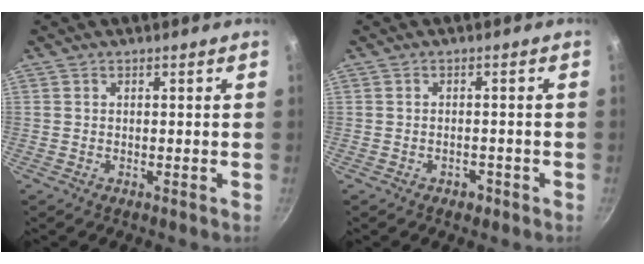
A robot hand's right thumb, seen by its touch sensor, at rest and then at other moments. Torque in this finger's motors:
{"motor_torque": [-0.28, 0.42, -0.15, 0.01, 0.04]}